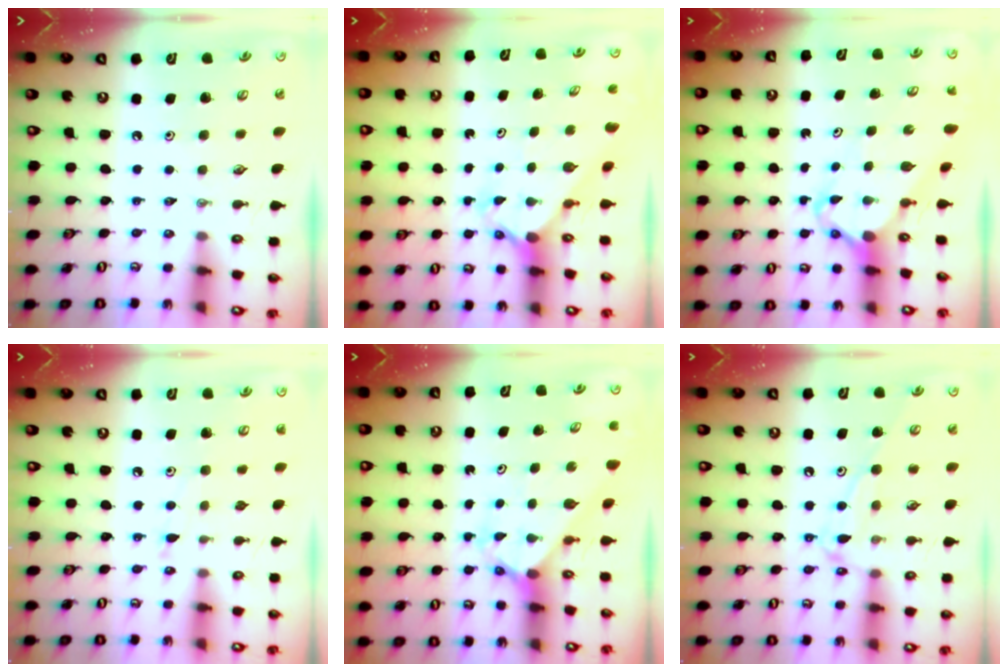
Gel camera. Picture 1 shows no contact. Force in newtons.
{"total": 2.4, "press": 2.4, "slide": 0.3}
{"total": 4.6, "press": 4.6, "slide": 0.3}
{"total": 8.3, "press": 8.3, "slide": 0.5}
{"total": 2.1, "press": 2.1, "slide": 0.2}
{"total": 11.5, "press": 11.4, "slide": 0.9}